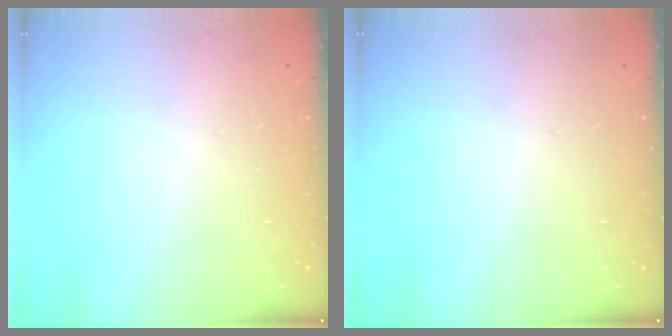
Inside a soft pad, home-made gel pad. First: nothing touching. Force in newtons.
{"total": 0.0}